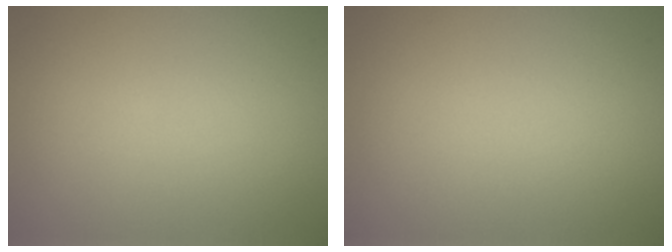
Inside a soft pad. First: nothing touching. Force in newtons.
{"total": 0.0}